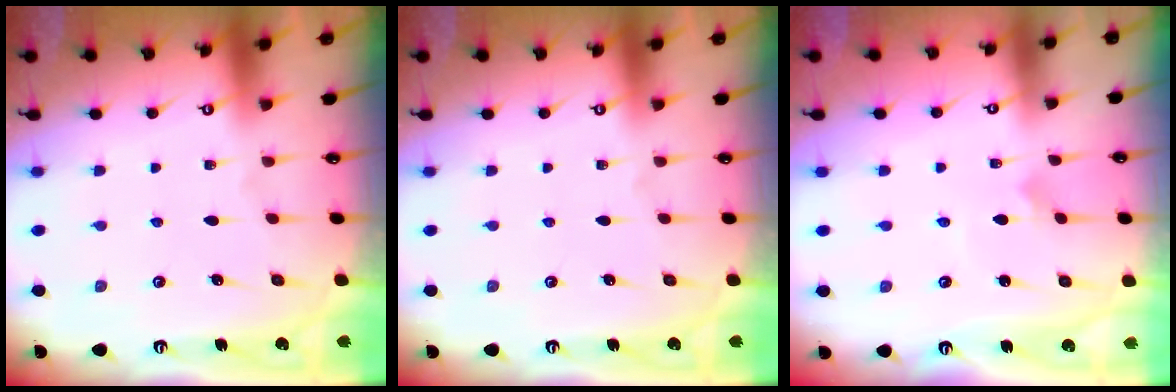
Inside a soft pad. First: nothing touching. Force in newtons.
{"total": 0.0}
{"total": 1.5, "press": 1.5, "slide": 0.1}